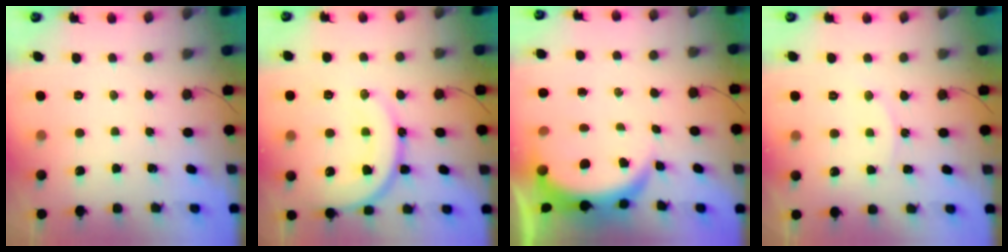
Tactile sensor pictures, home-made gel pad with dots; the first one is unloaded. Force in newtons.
{"total": 16.6, "press": 16.4, "slide": 2.0}
{"total": 7.6, "press": 7.5, "slide": 0.9}
{"total": 6.3, "press": 6.3, "slide": 0.3}